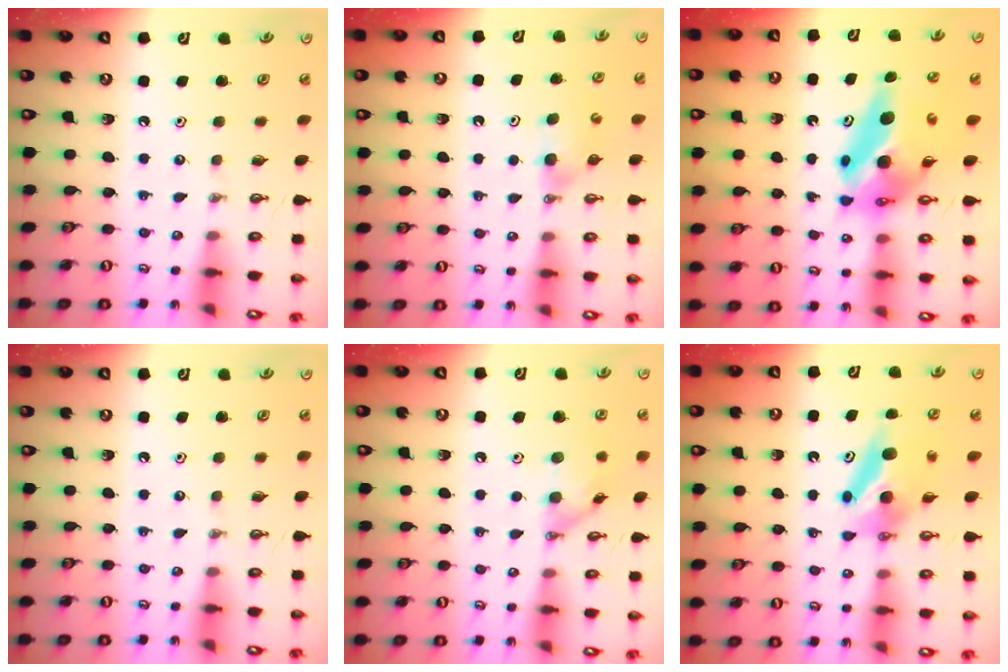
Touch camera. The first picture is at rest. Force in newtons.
{"total": 5.0, "press": 4.6, "slide": 1.9}
{"total": 14.3, "press": 13.6, "slide": 4.4}
{"total": 0.0}
{"total": 11.2, "press": 11.2, "slide": 0.3}
{"total": 6.5, "press": 6.4, "slide": 1.3}